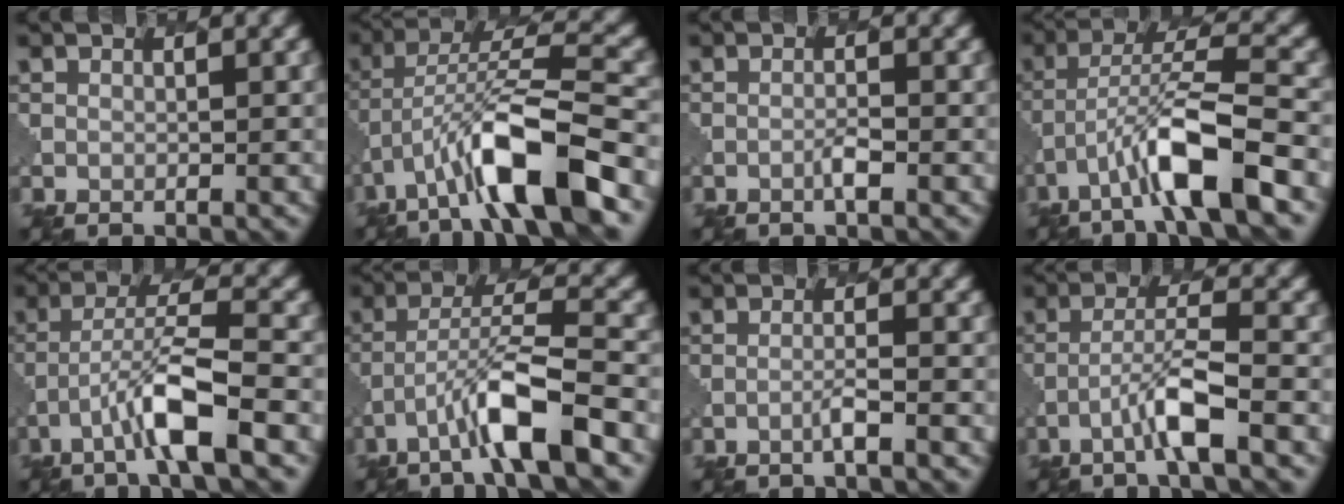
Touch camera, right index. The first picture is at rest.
{"total": 10.4, "force": [-5.1, 2.8, 8.6], "torque": [-0.158, 0.012, -0.091]}
{"total": 0.8, "force": [-0.3, 0.0, 0.7], "torque": [-0.013, 0.003, -0.007]}
{"total": 8.3, "force": [-4.2, 1.8, 6.9], "torque": [-0.127, 0.010, -0.075]}
{"total": 6.1, "force": [-3.1, 0.9, 5.1], "torque": [-0.098, 0.007, -0.061]}
{"total": 7.1, "force": [-3.9, 1.2, 5.8], "torque": [-0.109, 0.009, -0.071]}
{"total": 1.2, "force": [-0.6, 0.0, 1.1], "torque": [-0.014, 0.008, -0.018]}
{"total": 4.0, "force": [-2.0, 0.3, 3.5], "torque": [-0.066, 0.011, -0.046]}